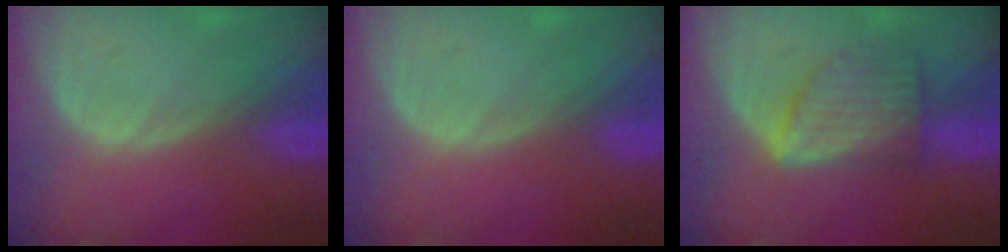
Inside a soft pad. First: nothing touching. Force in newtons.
{"total": 0.0}
{"total": 6.5, "press": 6.5, "slide": 0.1}